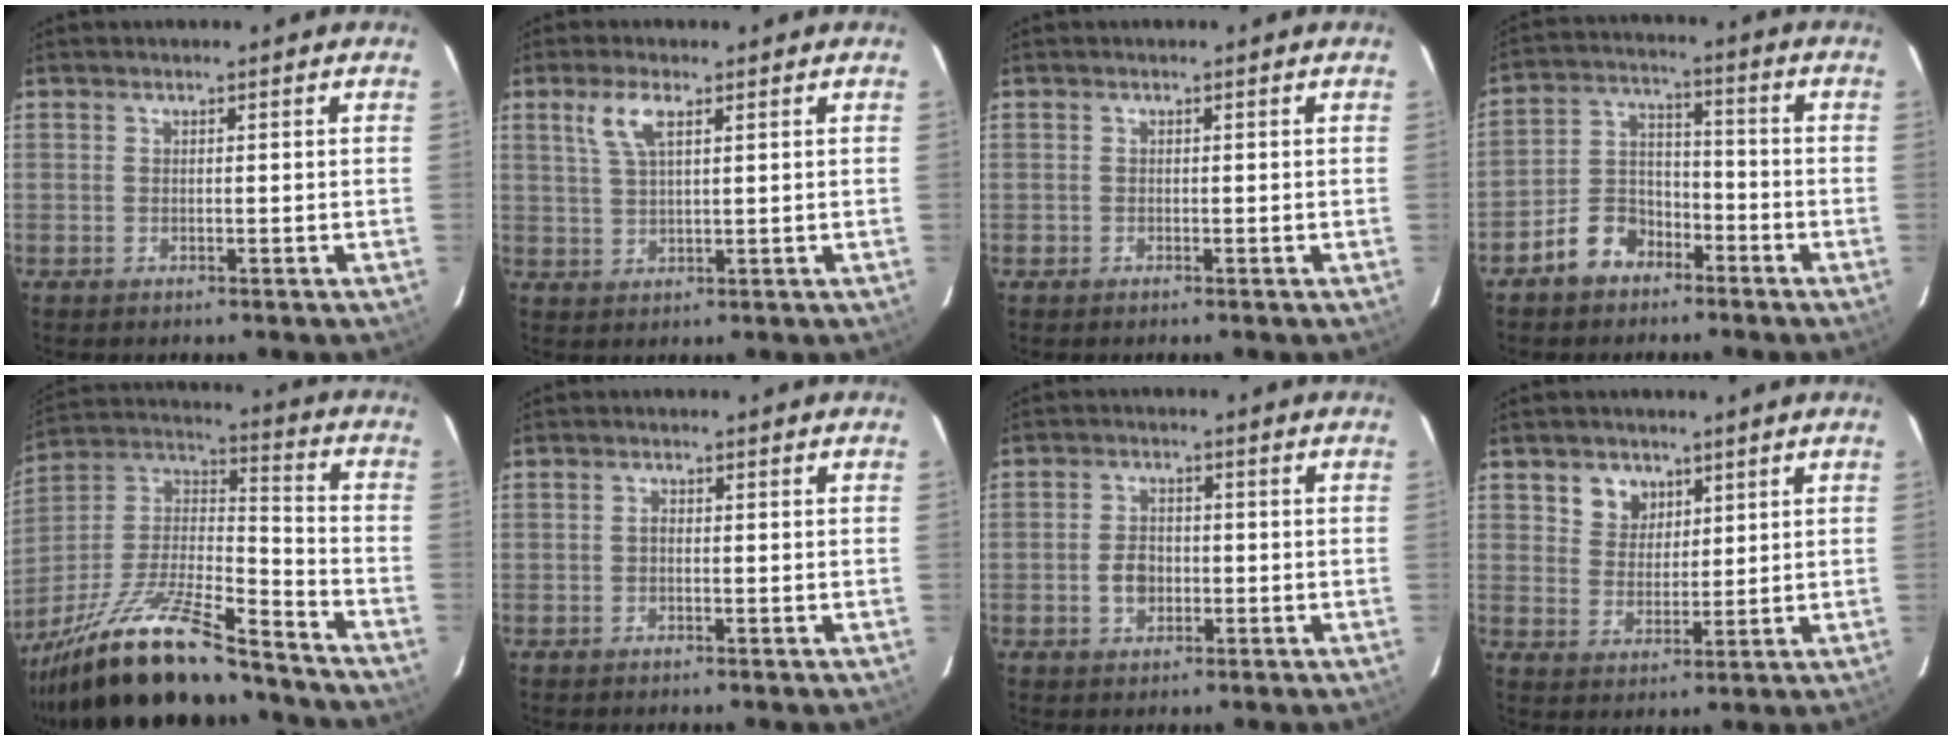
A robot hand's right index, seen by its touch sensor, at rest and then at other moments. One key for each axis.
{"total": 4.9, "fx": 2.4, "fy": 1.6, "fz": 4.0, "tx": -0.081, "ty": 0.006, "tz": 0.051}
{"total": 0.7, "fx": -0.4, "fy": 0.6, "fz": -0.1, "tx": 0.000, "ty": 0.003, "tz": -0.006}
{"total": 8.4, "fx": -5.6, "fy": 5.4, "fz": 3.2, "tx": -0.072, "ty": 0.028, "tz": -0.095}
{"total": 26.0, "fx": -20.2, "fy": 6.1, "fz": 15.1, "tx": -0.292, "ty": -0.017, "tz": -0.329}
{"total": 0.7, "fx": -0.3, "fy": 0.5, "fz": 0.4, "tx": -0.005, "ty": 0.004, "tz": -0.007}
{"total": 4.2, "fx": -1.0, "fy": 3.2, "fz": 2.5, "tx": -0.049, "ty": 0.006, "tz": -0.014}
{"total": 5.5, "fx": 3.0, "fy": 4.4, "fz": 1.4, "tx": -0.018, "ty": 0.012, "tz": 0.060}